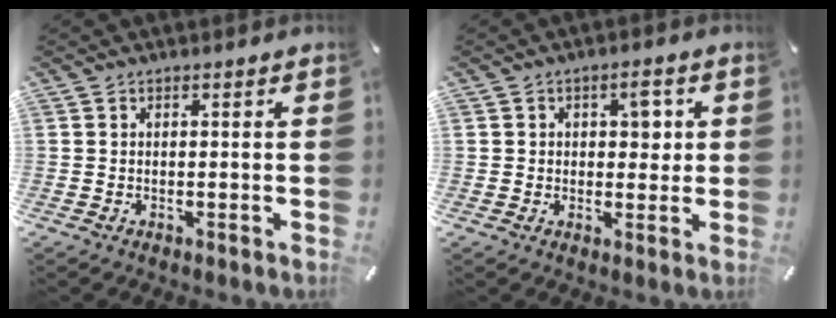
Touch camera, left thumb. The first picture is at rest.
{"total": 4.6, "force": [1.0, 3.2, 3.1], "torque": [-0.032, -0.003, 0.007]}